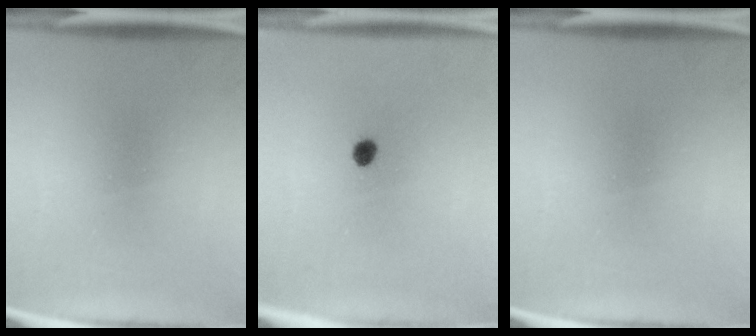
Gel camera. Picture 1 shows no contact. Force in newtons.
{"total": 2.1}
{"total": 0.0}